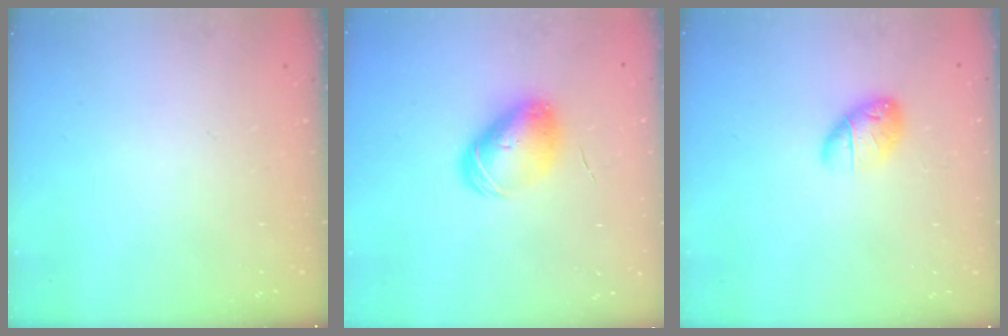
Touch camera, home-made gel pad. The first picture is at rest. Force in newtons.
{"total": 9.0, "press": 9.0, "slide": 0.2}
{"total": 8.5, "press": 8.2, "slide": 2.0}